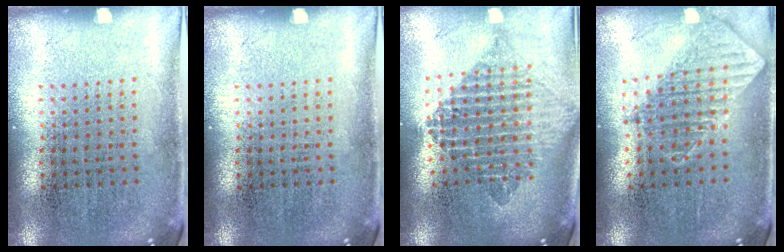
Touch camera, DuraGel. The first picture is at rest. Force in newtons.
{"total": 0.0}
{"total": 2.1, "press": 1.7, "slide": 1.2}
{"total": 1.0, "press": 1.0, "slide": 0.2}